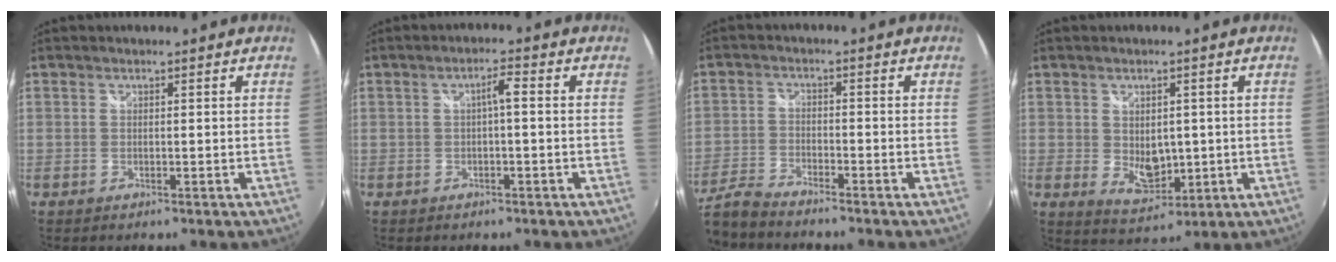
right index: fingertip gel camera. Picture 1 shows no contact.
{"total": 2.3, "force": [-0.1, -0.1, 2.3], "torque": [-0.044, 0.008, -0.001]}
{"total": 6.3, "force": [-5.7, 0.8, 2.4], "torque": [-0.065, -0.014, -0.117]}
{"total": 6.0, "force": [0.1, 4.3, 4.2], "torque": [-0.068, -0.007, 0.016]}